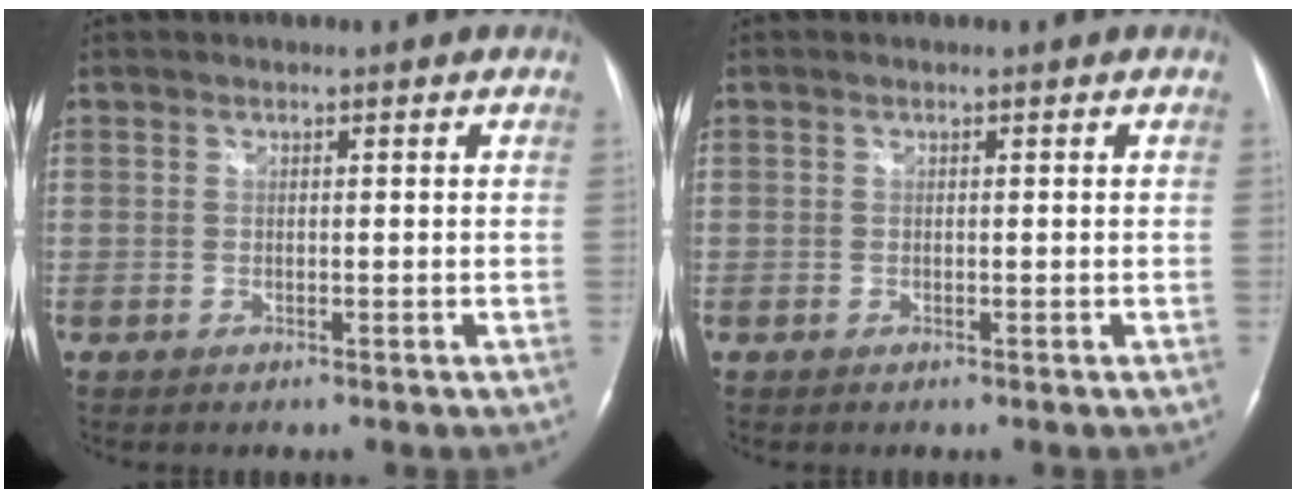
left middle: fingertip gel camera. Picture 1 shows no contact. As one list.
[{"total": 0.0}]